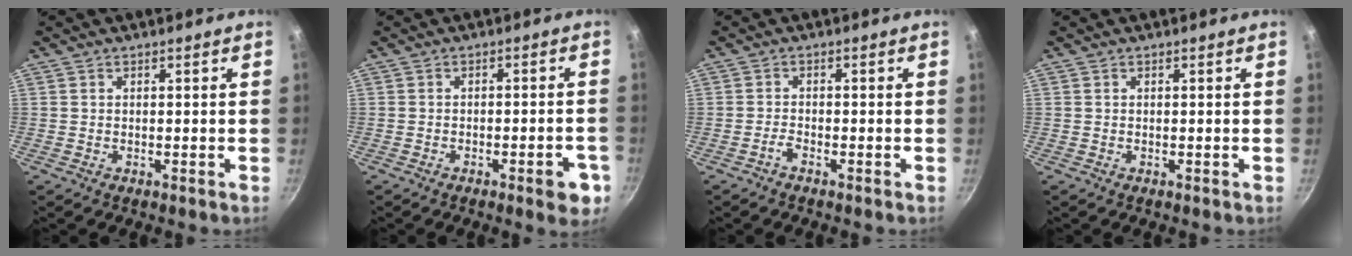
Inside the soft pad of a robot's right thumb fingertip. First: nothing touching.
{"total": 5.9, "force": [-2.8, 2.0, 4.9], "torque": [-0.046, 0.015, -0.031]}
{"total": 1.4, "force": [-1.1, 0.3, 0.7], "torque": [-0.019, 0.011, -0.026]}
{"total": 0.0}